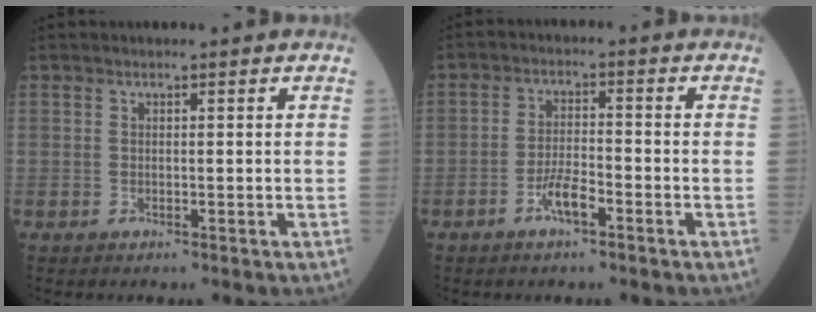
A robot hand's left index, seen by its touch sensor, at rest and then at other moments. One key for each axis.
{"total": 4.1, "fx": -2.6, "fy": 0.8, "fz": 3.1, "tx": -0.059, "ty": 0.000, "tz": -0.051}